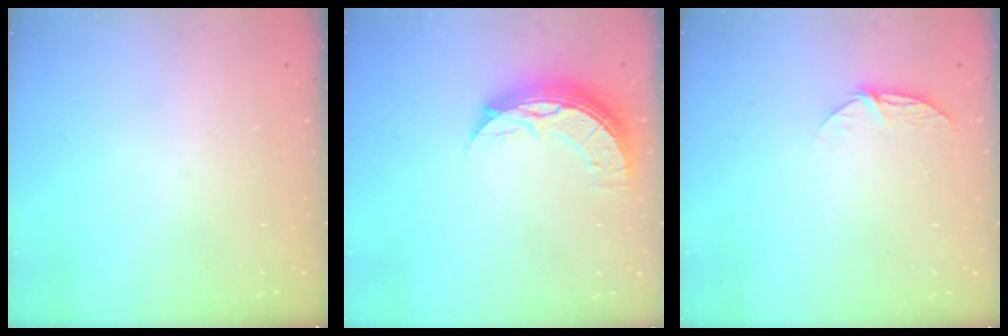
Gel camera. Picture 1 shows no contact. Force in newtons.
{"total": 9.8, "press": 9.8, "slide": 0.5}
{"total": 6.1, "press": 6.1, "slide": 0.7}